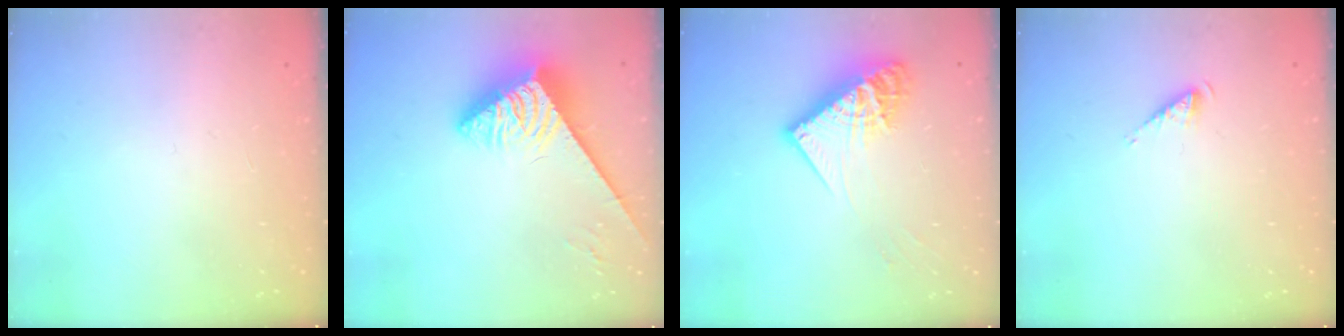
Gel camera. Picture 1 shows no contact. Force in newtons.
{"total": 3.9, "press": 3.8, "slide": 0.8}
{"total": 14.6, "press": 14.6, "slide": 1.2}
{"total": 2.7, "press": 2.7, "slide": 0.4}